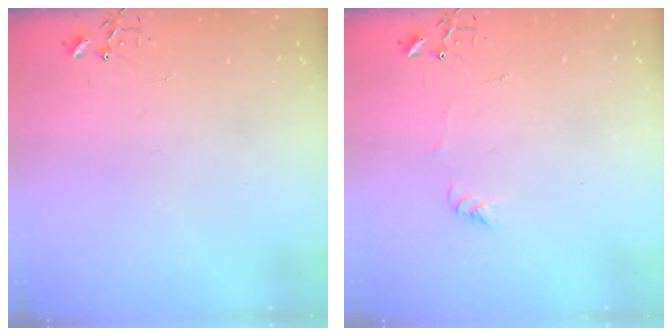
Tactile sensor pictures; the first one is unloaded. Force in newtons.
{"total": 4.9, "press": 4.9, "slide": 0.7}